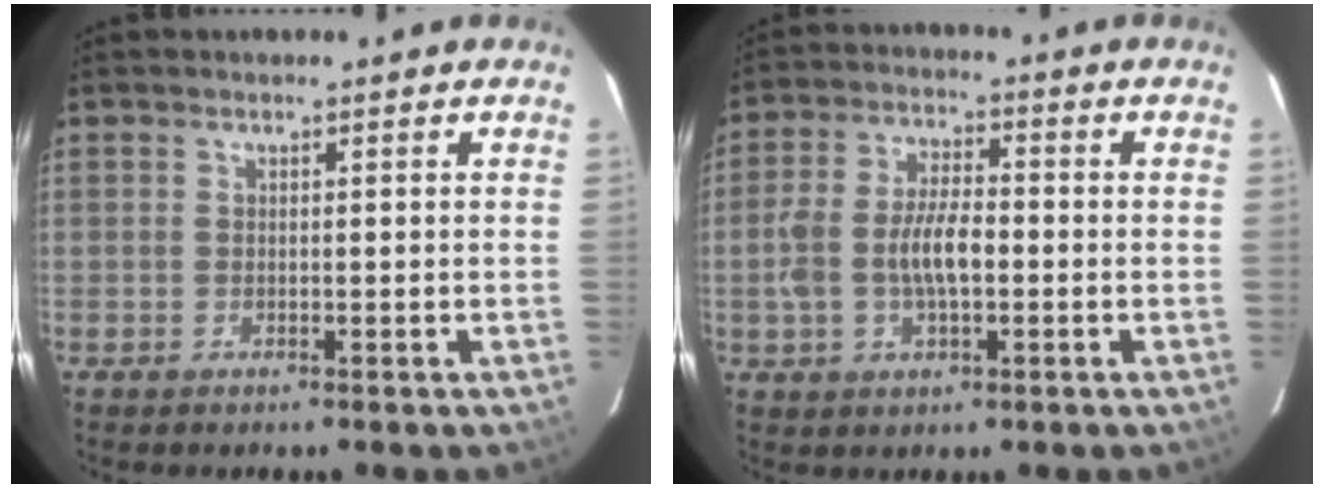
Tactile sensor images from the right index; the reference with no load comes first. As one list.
[{"total": 9.2, "force": [-1.5, 4.5, 7.9], "torque": [-0.159, 0.010, -0.027]}]